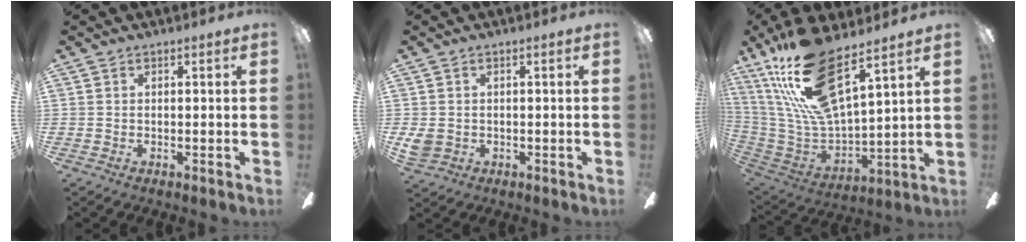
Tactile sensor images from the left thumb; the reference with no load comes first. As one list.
[{"total": 3.2, "force": [0.1, 2.6, 1.8], "torque": [-0.045, 0.000, 0.000]}, {"total": 21.7, "force": [13.4, 7.2, 15.5], "torque": [-0.331, -0.071, 0.233]}]